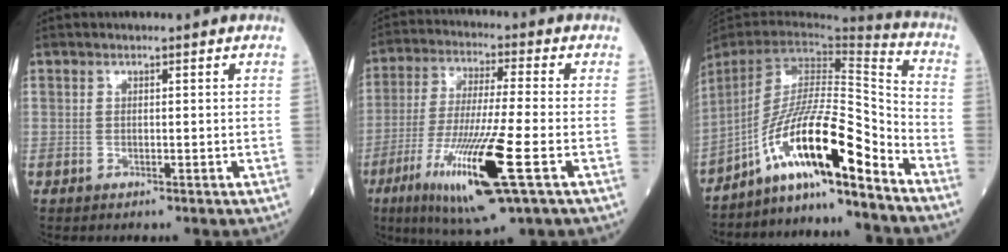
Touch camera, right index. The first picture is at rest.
{"total": 16.3, "force": [-6.4, 0.8, 14.9], "torque": [-0.304, -0.037, -0.116]}
{"total": 15.4, "force": [-11.0, 0.5, 10.8], "torque": [-0.191, 0.021, -0.199]}